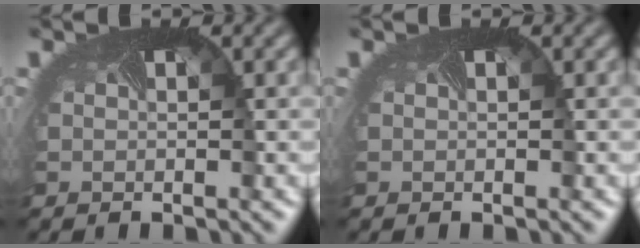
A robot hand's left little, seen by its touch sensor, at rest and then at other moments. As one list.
[{"total": 0.0}]